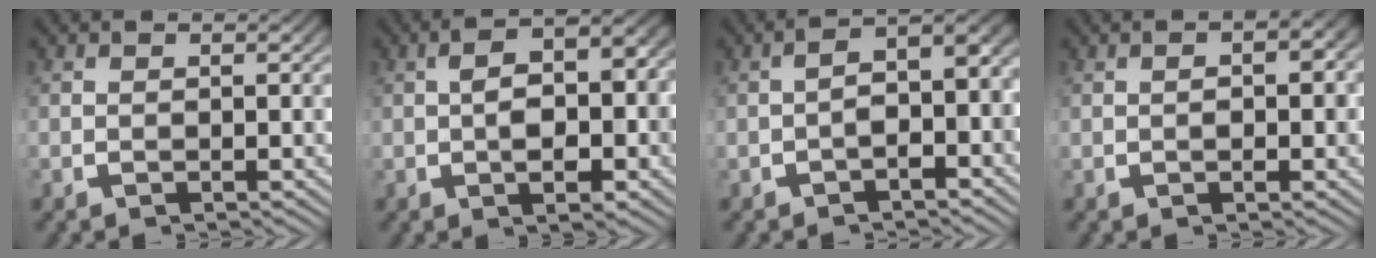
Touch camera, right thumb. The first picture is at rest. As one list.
[{"total": 7.3, "force": [0.3, 4.2, 5.9], "torque": [-0.075, -0.006, 0.007]}, {"total": 5.6, "force": [0.0, 3.3, 4.5], "torque": [-0.056, 0.008, -0.001]}, {"total": 2.2, "force": [-0.1, 1.3, 1.7], "torque": [-0.024, -0.010, 0.005]}]